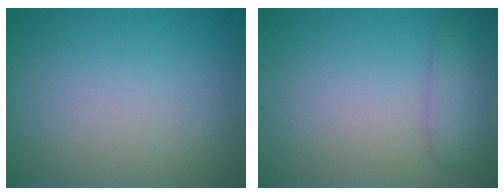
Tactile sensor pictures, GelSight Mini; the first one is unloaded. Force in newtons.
{"total": 2.3, "press": 2.3, "slide": 0.1}